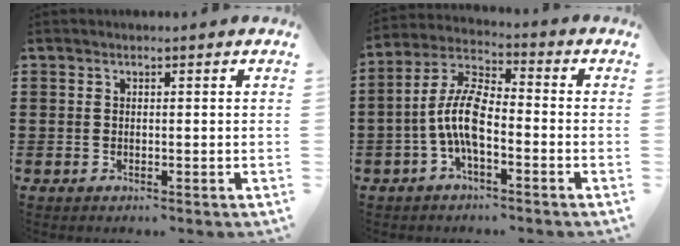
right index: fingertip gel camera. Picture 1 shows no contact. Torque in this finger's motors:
{"motor_torque": [2.14, 0.00, 0.93, 0.21]}